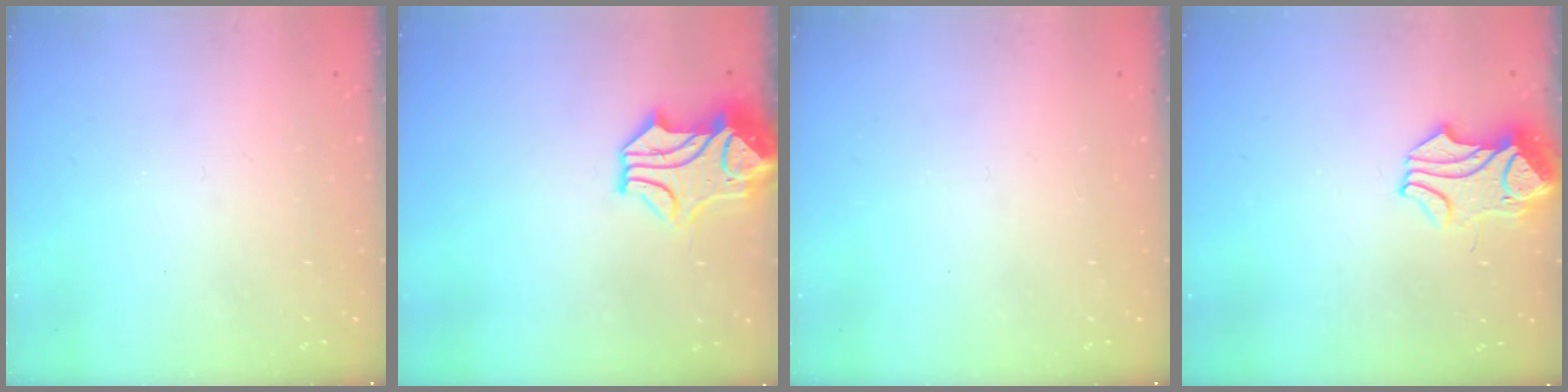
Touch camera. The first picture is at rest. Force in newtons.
{"total": 1.0, "press": 0.3, "slide": 1.0}
{"total": 0.0}
{"total": 1.4, "press": 0.9, "slide": 1.1}